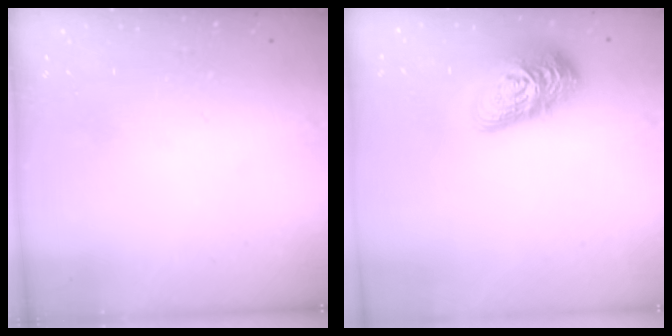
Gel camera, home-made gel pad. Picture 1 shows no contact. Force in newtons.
{"total": 15.7, "press": 15.7, "slide": 0.7}